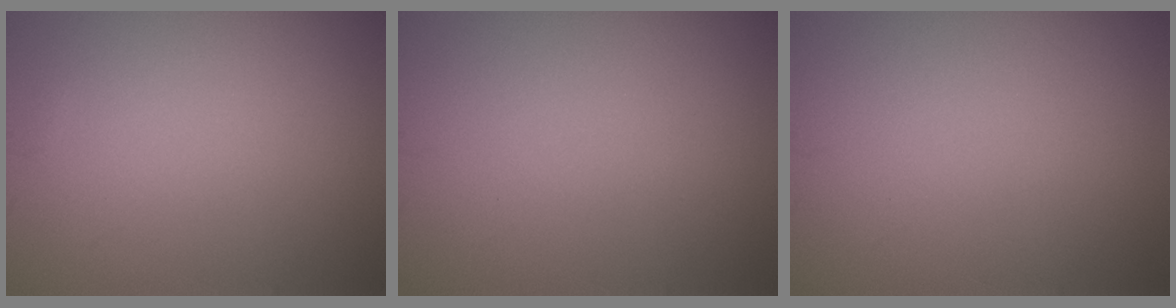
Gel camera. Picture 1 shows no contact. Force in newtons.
{"total": 0.0}
{"total": 0.0}